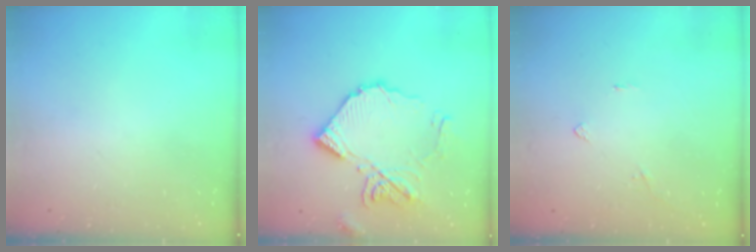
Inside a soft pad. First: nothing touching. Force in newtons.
{"total": 16.7, "press": 16.6, "slide": 2.0}
{"total": 2.5, "press": 2.5, "slide": 0.4}